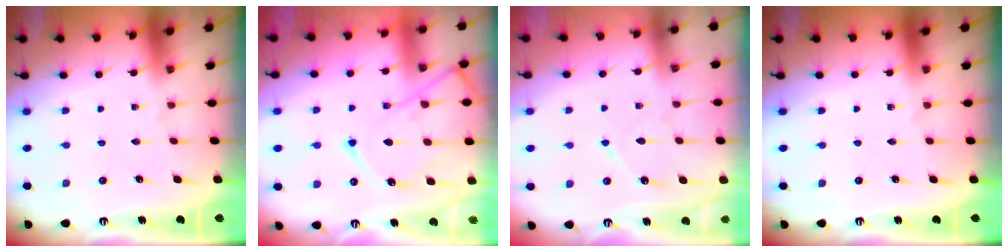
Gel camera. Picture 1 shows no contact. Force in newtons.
{"total": 14.1, "press": 14.0, "slide": 1.4}
{"total": 5.9, "press": 5.9, "slide": 0.7}
{"total": 0.0}